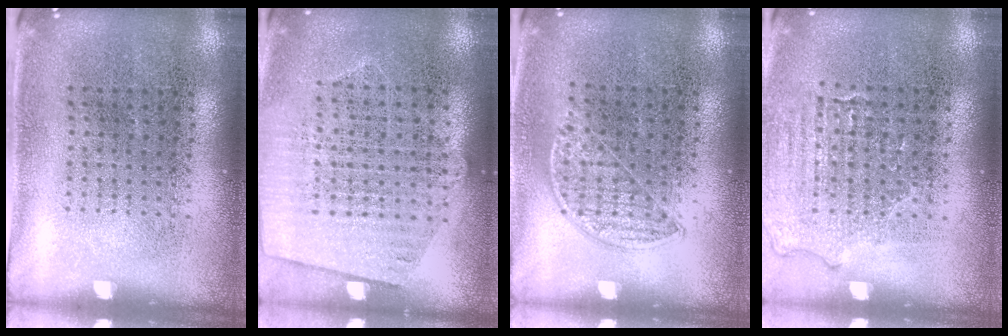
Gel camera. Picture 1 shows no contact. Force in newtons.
{"total": 1.2, "press": 1.1, "slide": 0.6}
{"total": 0.8, "press": 0.6, "slide": 0.4}
{"total": 1.2, "press": 1.1, "slide": 0.5}